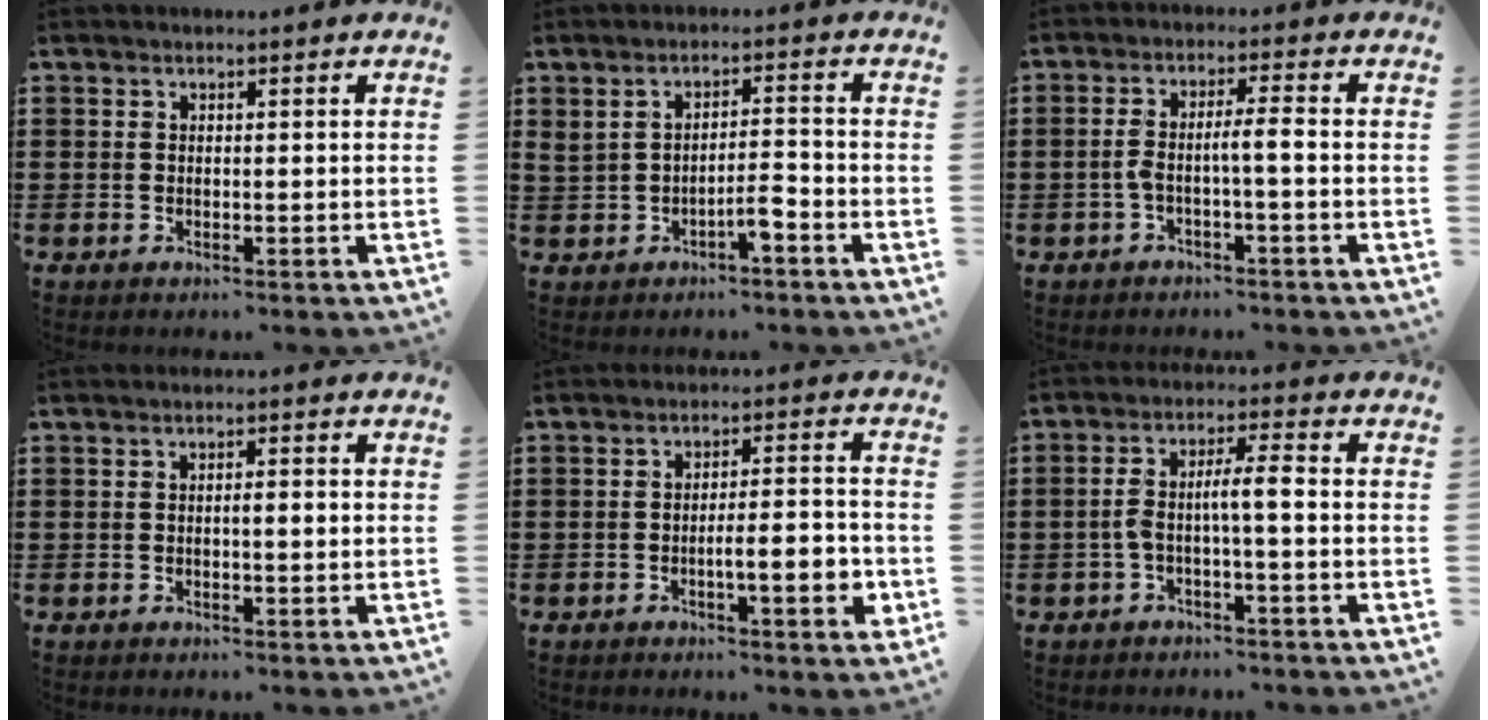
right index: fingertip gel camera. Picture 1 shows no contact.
{"total": 3.7, "force": [-1.9, 0.9, 3.1], "torque": [-0.055, 0.005, -0.038]}
{"total": 4.0, "force": [-1.3, 0.1, 3.8], "torque": [-0.078, -0.003, -0.030]}
{"total": 1.6, "force": [-0.1, 0.3, 1.5], "torque": [-0.027, 0.000, -0.002]}
{"total": 6.3, "force": [-2.1, 1.3, 5.8], "torque": [-0.087, -0.003, -0.037]}
{"total": 5.0, "force": [-0.9, 0.8, 4.8], "torque": [-0.097, 0.004, -0.023]}